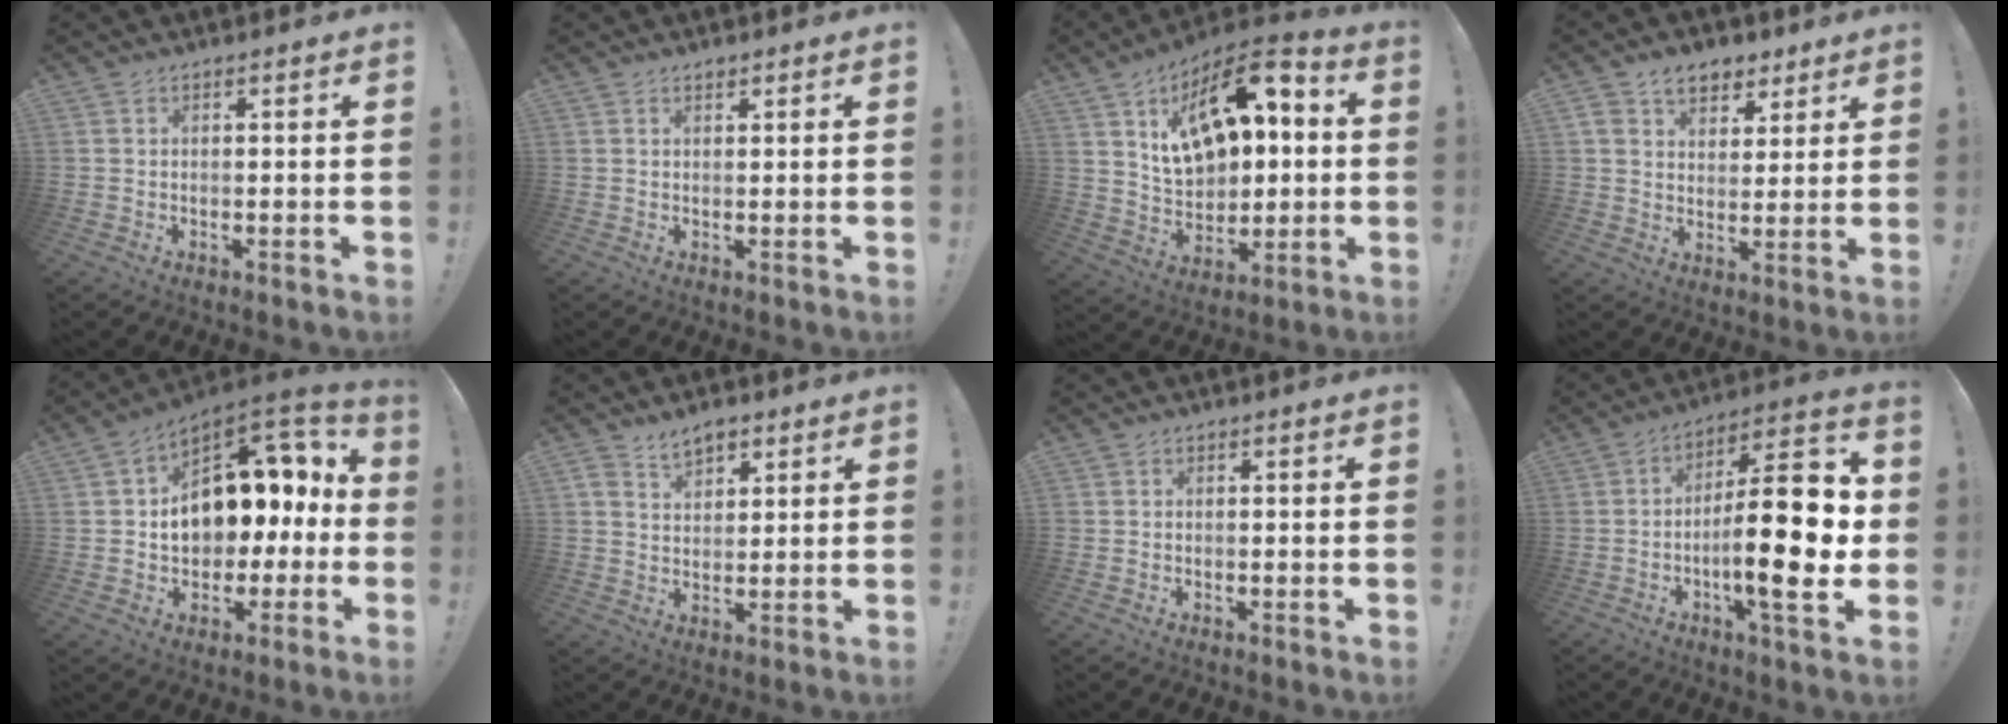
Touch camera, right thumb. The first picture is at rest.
{"total": 0.7, "force": [0.6, 0.4, 0.1], "torque": [0.003, -0.003, 0.011]}
{"total": 18.4, "force": [7.0, 11.3, 12.8], "torque": [-0.183, -0.032, 0.125]}
{"total": 8.8, "force": [5.2, 6.3, 3.5], "torque": [-0.046, -0.026, 0.098]}
{"total": 15.5, "force": [3.0, 11.0, 10.5], "torque": [-0.136, -0.015, 0.066]}
{"total": 6.0, "force": [3.9, 3.7, 2.6], "torque": [-0.042, -0.014, 0.073]}
{"total": 1.2, "force": [-0.1, 1.2, 0.0], "torque": [-0.001, 0.004, -0.001]}
{"total": 21.6, "force": [-3.2, 6.5, 20.4], "torque": [-0.319, 0.023, -0.052]}